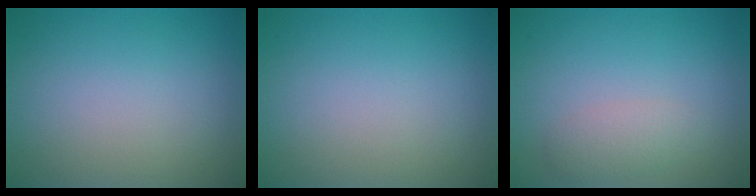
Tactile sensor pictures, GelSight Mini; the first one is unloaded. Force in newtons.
{"total": 0.0}
{"total": 1.7, "press": 1.7, "slide": 0.1}